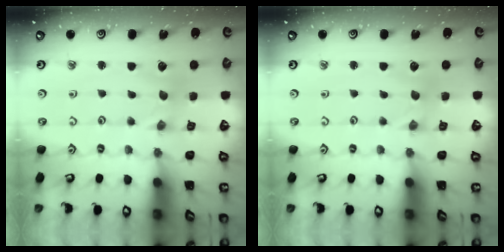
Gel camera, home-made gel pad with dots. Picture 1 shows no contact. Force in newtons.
{"total": 0.0}